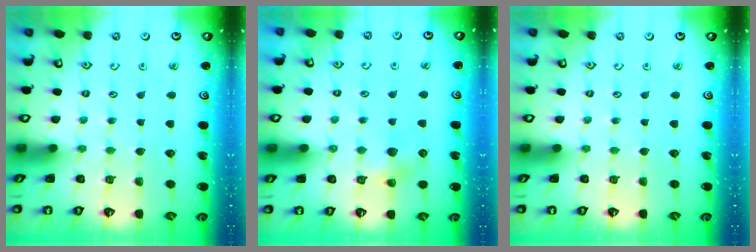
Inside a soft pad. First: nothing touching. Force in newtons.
{"total": 5.4, "press": 5.3, "slide": 0.5}
{"total": 0.0}